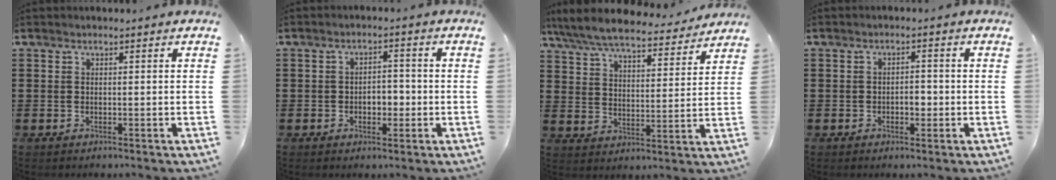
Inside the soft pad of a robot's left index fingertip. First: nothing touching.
{"total": 3.1, "force": [-0.9, 2.0, 2.2], "torque": [-0.039, 0.002, -0.022]}
{"total": 7.8, "force": [7.2, 0.9, 2.9], "torque": [-0.088, -0.041, 0.127]}
{"total": 2.4, "force": [-0.5, 1.3, 1.9], "torque": [-0.040, 0.004, -0.012]}